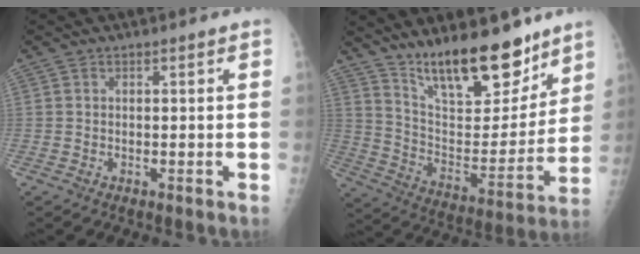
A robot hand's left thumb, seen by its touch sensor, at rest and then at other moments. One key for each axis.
{"total": 19.5, "fx": 14.7, "fy": 6.9, "fz": 10.9, "tx": -0.124, "ty": -0.098, "tz": 0.247}